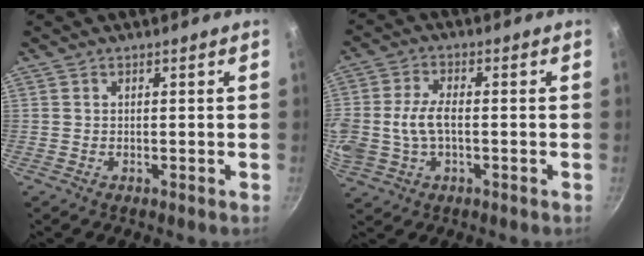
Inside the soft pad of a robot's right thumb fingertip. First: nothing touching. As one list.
[{"total": 9.2, "force": [-0.6, 5.5, 7.3], "torque": [-0.160, 0.016, -0.008]}]